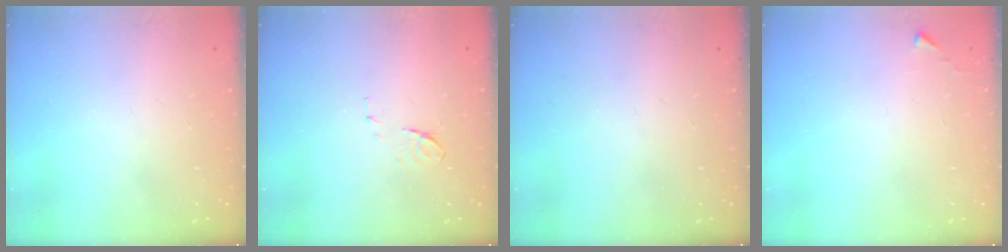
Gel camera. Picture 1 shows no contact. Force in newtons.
{"total": 5.8, "press": 5.8, "slide": 0.7}
{"total": 0.0}
{"total": 2.7, "press": 2.6, "slide": 0.4}